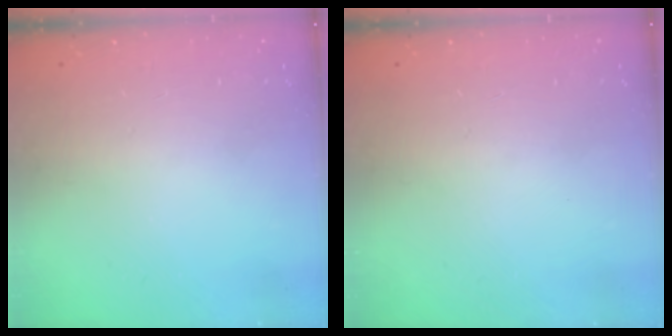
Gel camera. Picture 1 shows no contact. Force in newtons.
{"total": 0.0}